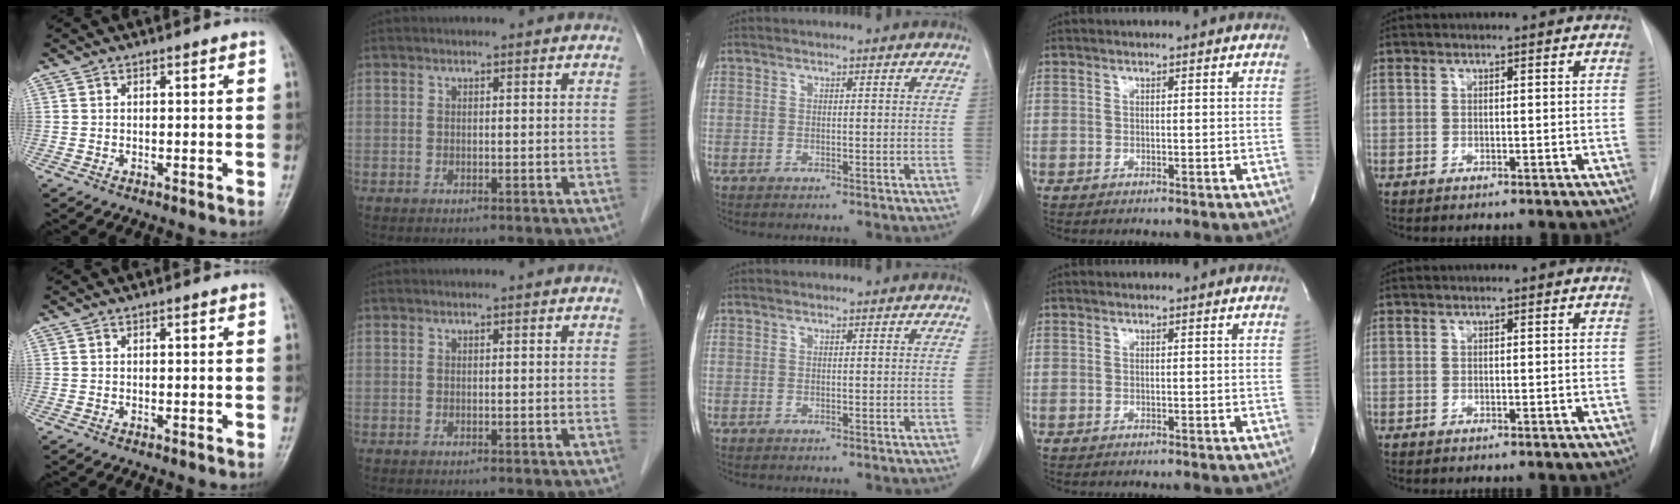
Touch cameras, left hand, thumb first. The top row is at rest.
{}